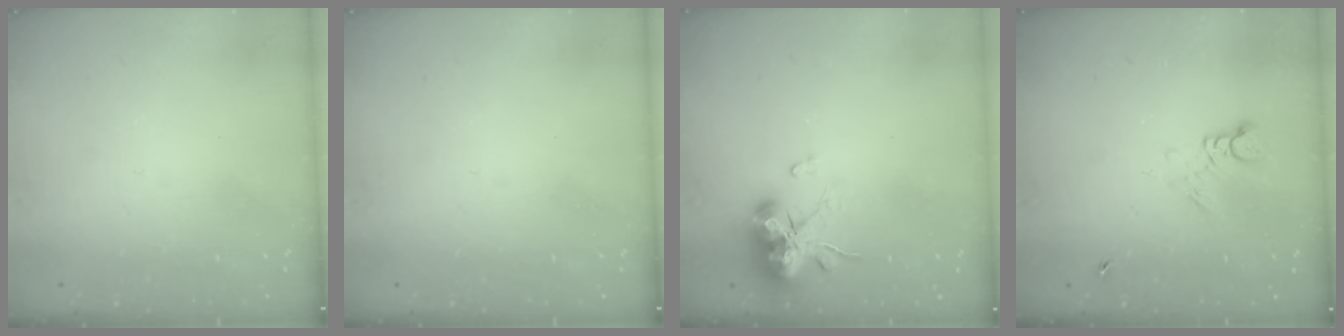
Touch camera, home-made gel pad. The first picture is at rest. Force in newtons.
{"total": 0.0}
{"total": 13.8, "press": 13.7, "slide": 1.5}
{"total": 4.4, "press": 4.4, "slide": 0.1}